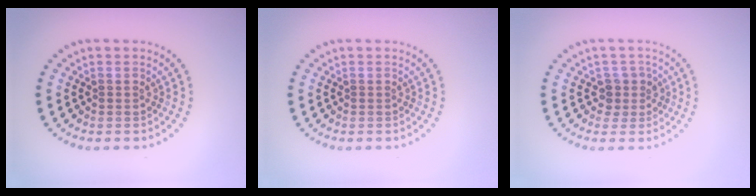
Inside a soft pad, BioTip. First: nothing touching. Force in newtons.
{"total": 0.0}
{"total": 2.0, "press": 1.6, "slide": 1.2}